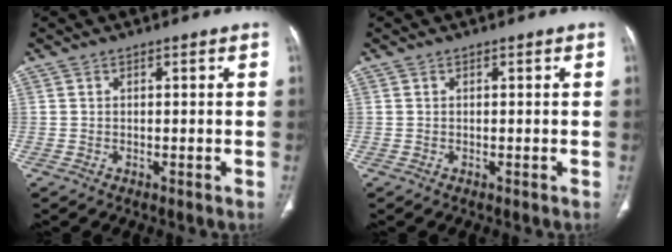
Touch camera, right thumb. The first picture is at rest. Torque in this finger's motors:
{"motor_torque": [0.09, 0.09, -0.01, 0.01, 0.02]}